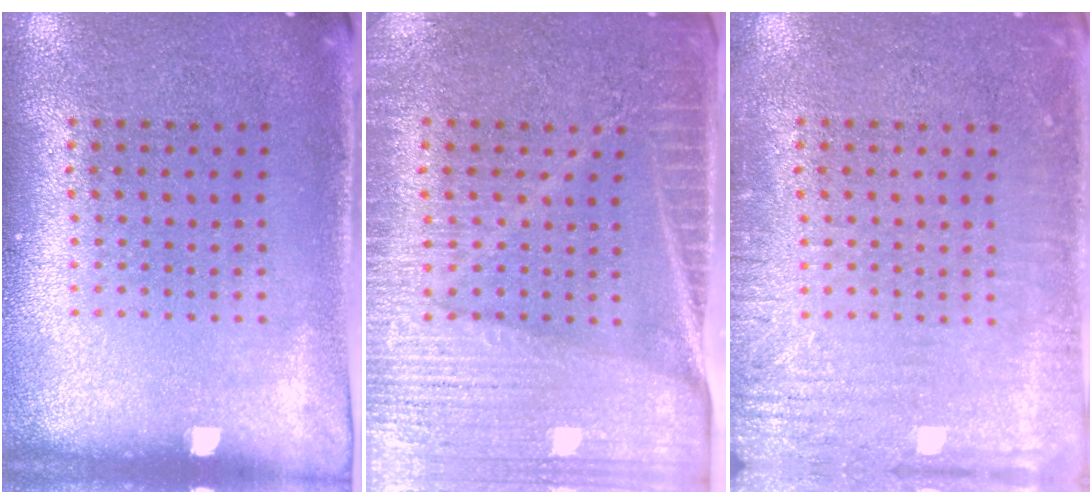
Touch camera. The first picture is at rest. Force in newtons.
{"total": 4.0, "press": 3.7, "slide": 1.5}
{"total": 3.0, "press": 3.0, "slide": 0.3}